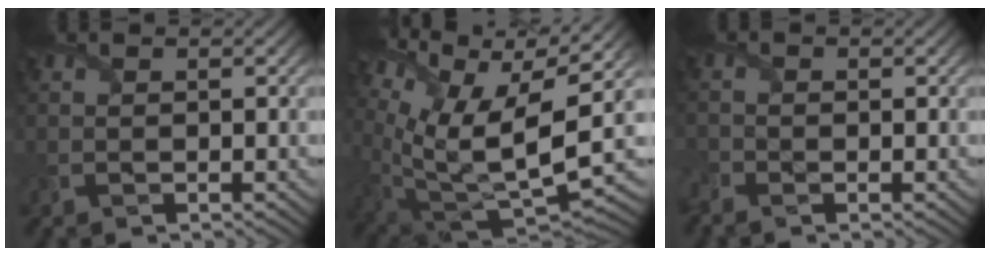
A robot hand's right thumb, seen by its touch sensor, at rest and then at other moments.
{"total": 14.6, "force": [5.1, 5.9, 12.3], "torque": [-0.265, 0.002, 0.092]}
{"total": 1.9, "force": [-1.5, 0.7, 0.8], "torque": [-0.025, -0.013, -0.039]}